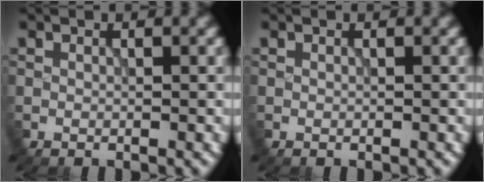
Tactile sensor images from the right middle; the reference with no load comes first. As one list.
[{"total": 0.0}]